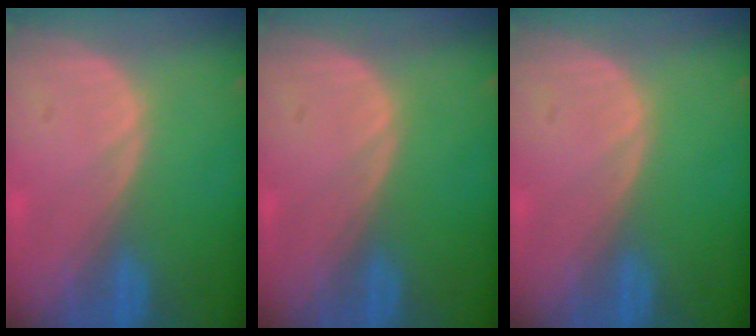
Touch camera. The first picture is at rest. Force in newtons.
{"total": 0.0}
{"total": 0.0}